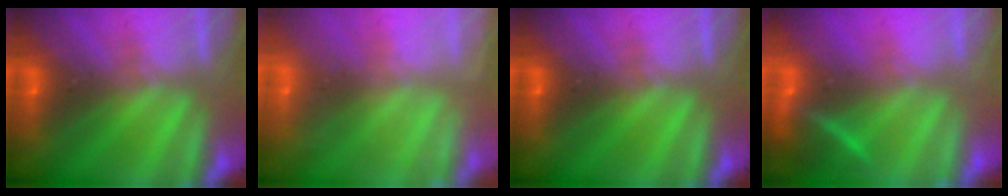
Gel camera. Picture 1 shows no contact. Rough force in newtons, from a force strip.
{"total": 2.4}
{"total": 0.0}
{"total": 2.8}